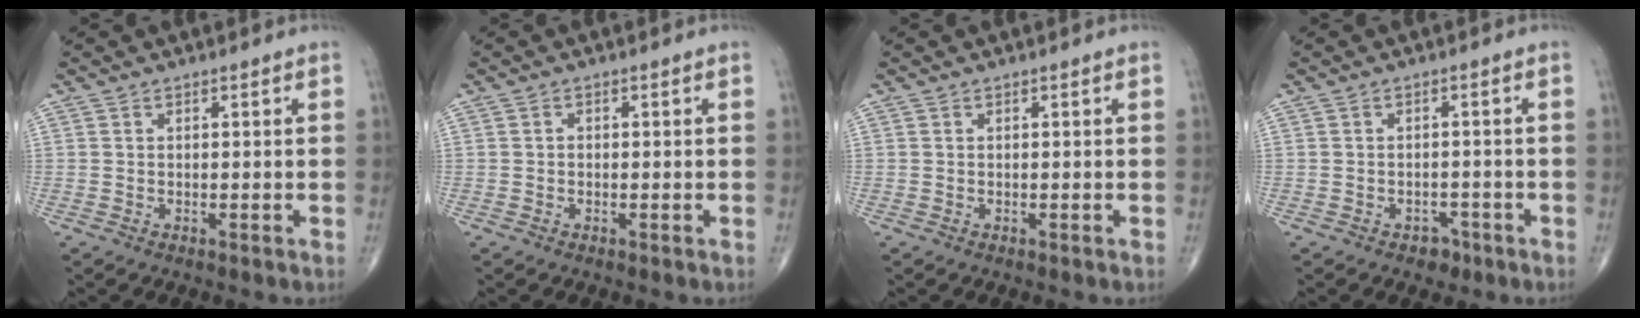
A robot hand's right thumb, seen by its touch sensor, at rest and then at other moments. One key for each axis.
{"total": 0.6, "fx": -0.1, "fy": 0.5, "fz": 0.3, "tx": -0.001, "ty": 0.002, "tz": -0.005}
{"total": 0.0}
{"total": 2.5, "fx": -1.6, "fy": 1.8, "fz": 0.9, "tx": -0.004, "ty": 0.011, "tz": -0.018}